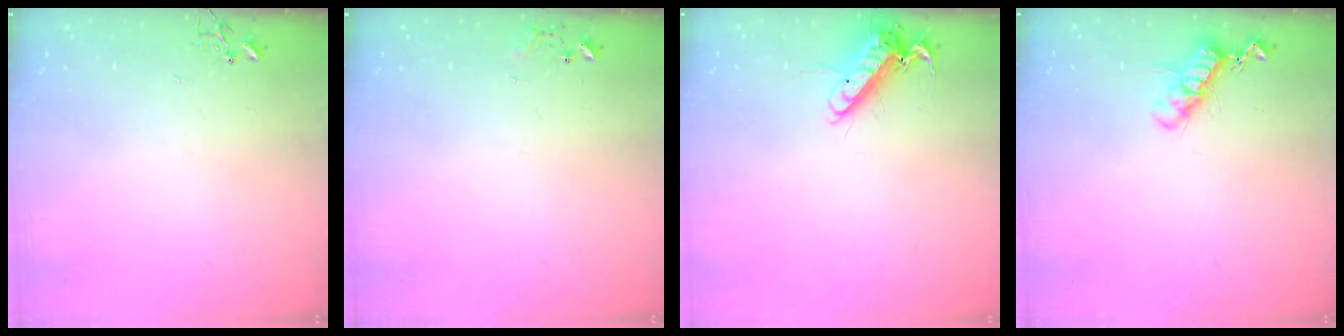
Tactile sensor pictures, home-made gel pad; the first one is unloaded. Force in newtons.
{"total": 7.4, "press": 7.4, "slide": 0.6}
{"total": 14.3, "press": 14.2, "slide": 1.9}
{"total": 12.5, "press": 12.5, "slide": 0.4}